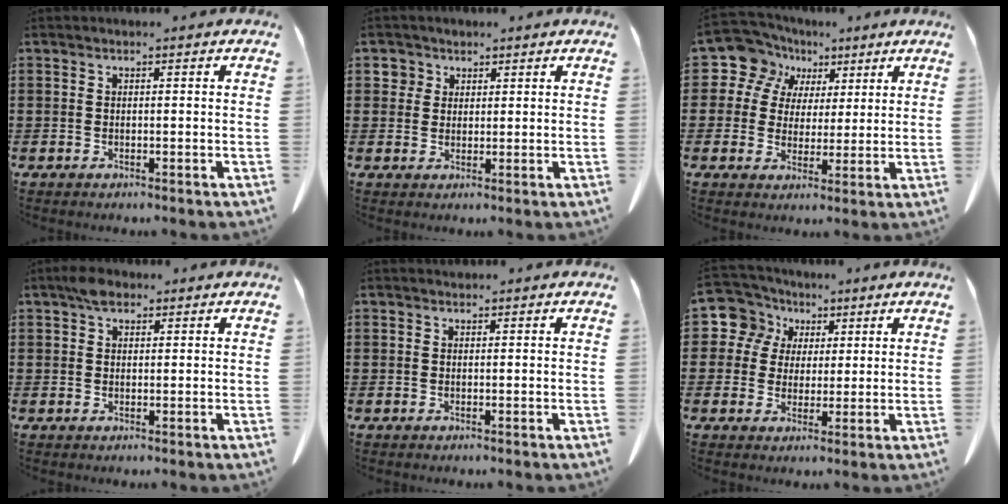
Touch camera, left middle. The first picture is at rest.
{"total": 2.7, "force": [1.6, 2.2, 0.3], "torque": [-0.009, 0.006, 0.026]}
{"total": 9.3, "force": [4.9, 7.5, 2.2], "torque": [-0.116, -0.024, 0.089]}
{"total": 2.8, "force": [1.8, 1.5, 1.4], "torque": [-0.025, 0.004, 0.032]}
{"total": 0.6, "force": [0.5, 0.3, 0.0], "torque": [-0.001, 0.001, 0.010]}
{"total": 7.7, "force": [3.0, 6.9, 1.7], "torque": [-0.075, -0.004, 0.055]}